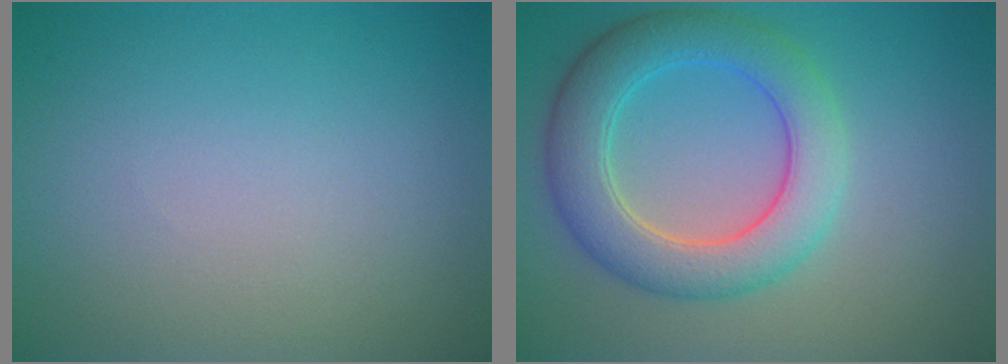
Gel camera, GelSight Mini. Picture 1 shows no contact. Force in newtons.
{"total": 6.2, "press": 6.2, "slide": 0.2}